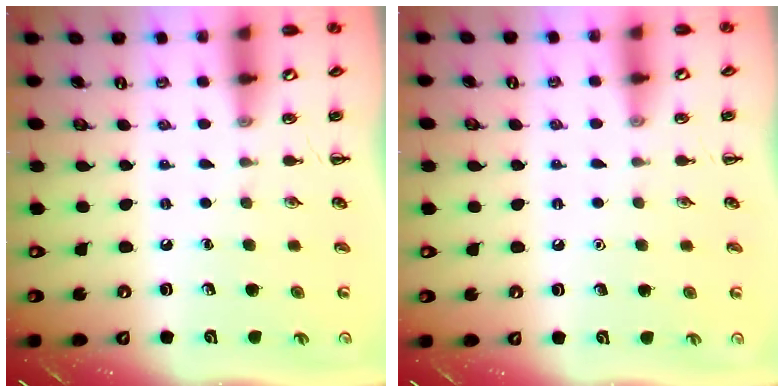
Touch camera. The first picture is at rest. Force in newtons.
{"total": 1.5, "press": 1.5, "slide": 0.1}